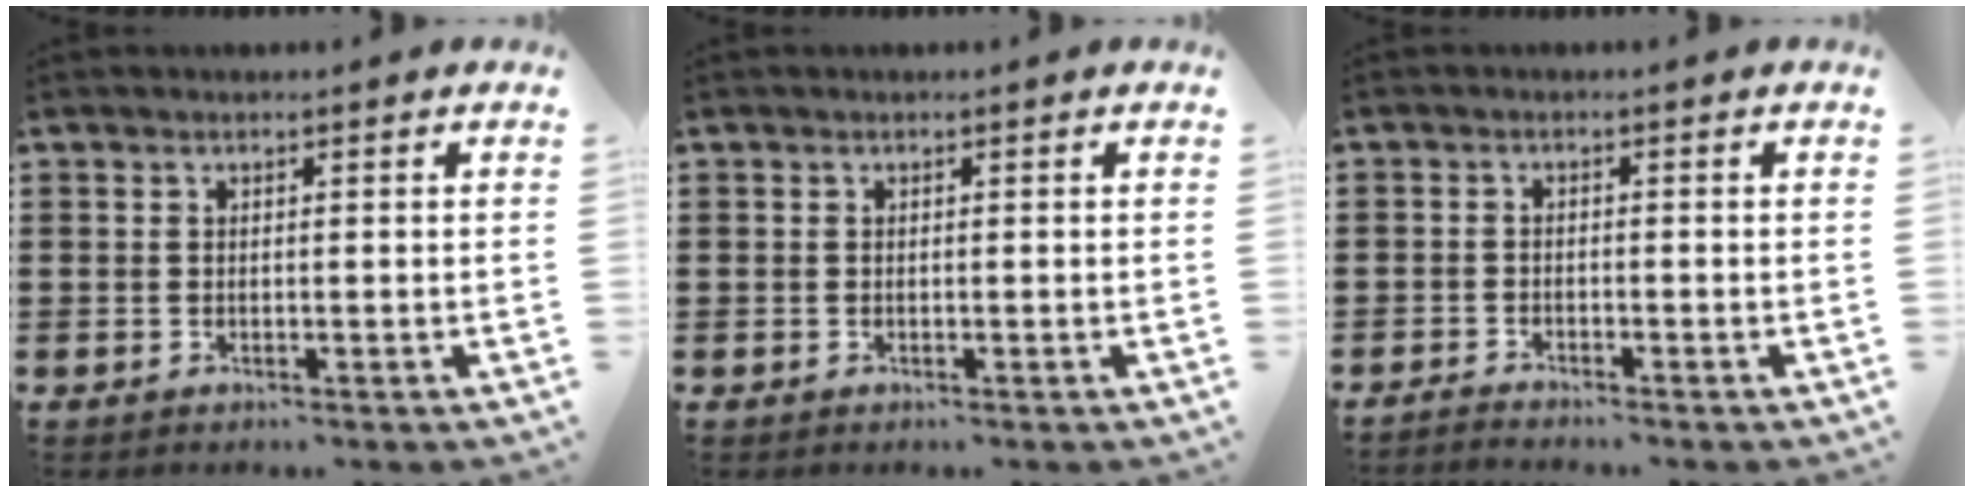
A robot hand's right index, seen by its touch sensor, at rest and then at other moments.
{"total": 0.0}
{"total": 2.3, "force": [-2.3, 0.1, 0.2], "torque": [-0.009, 0.004, -0.048]}